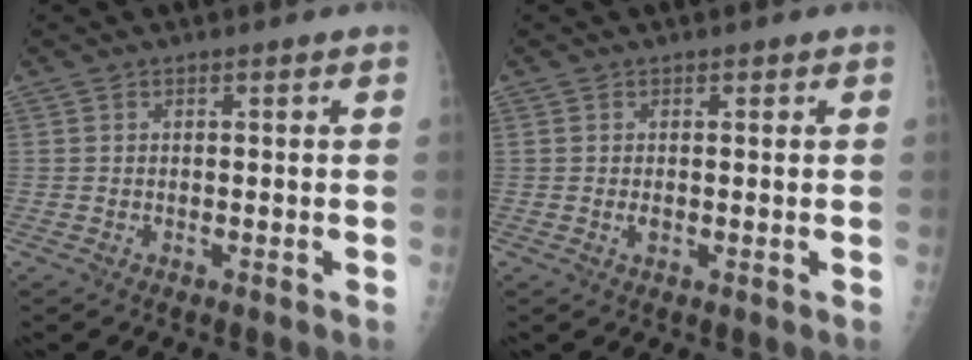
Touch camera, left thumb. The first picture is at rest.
{"total": 0.9, "force": [0.1, 0.6, 0.7], "torque": [-0.007, -0.001, 0.002]}